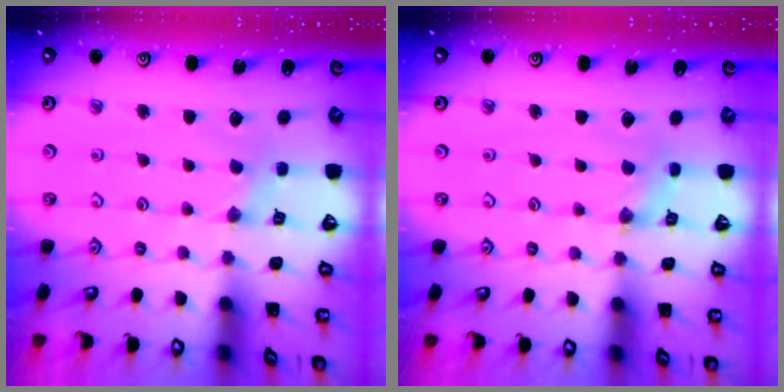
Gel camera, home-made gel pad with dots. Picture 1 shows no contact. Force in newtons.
{"total": 1.2, "press": 1.2, "slide": 0.3}